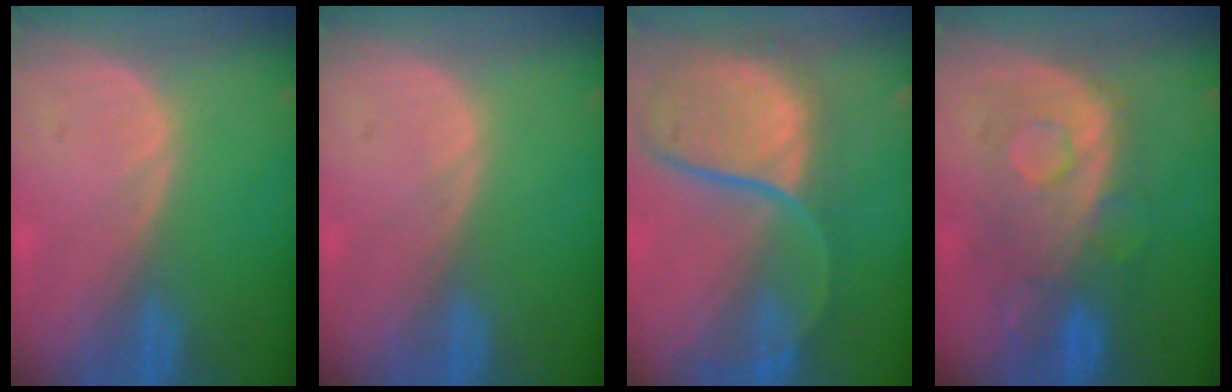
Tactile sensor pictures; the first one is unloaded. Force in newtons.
{"total": 0.0}
{"total": 12.1, "press": 9.9, "slide": 7.0}
{"total": 8.8, "press": 8.5, "slide": 2.2}